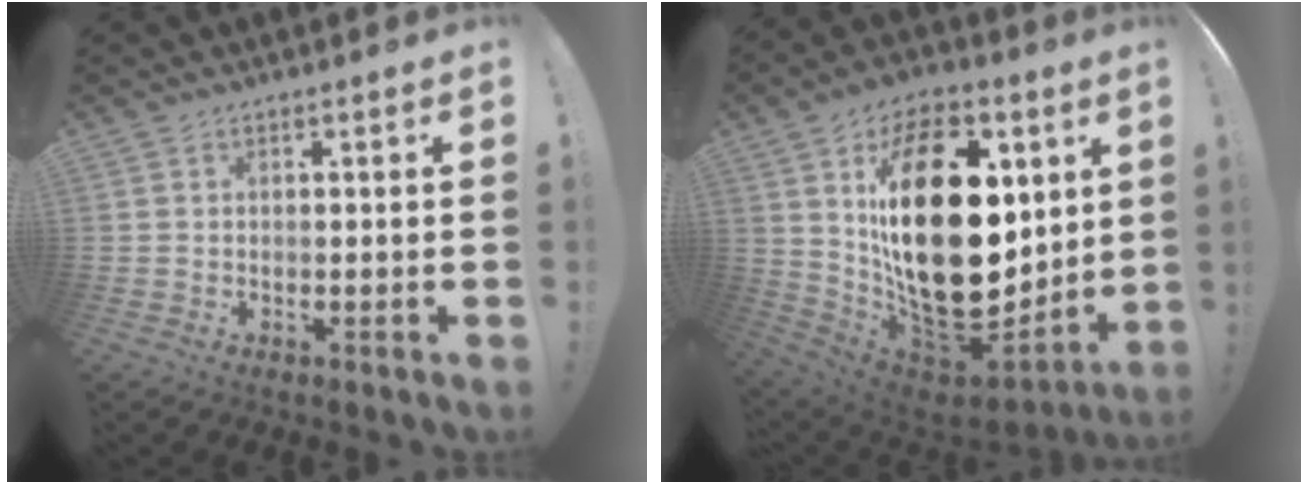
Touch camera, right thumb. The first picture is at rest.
{"total": 35.1, "force": [5.5, 20.1, 28.3], "torque": [-0.504, -0.032, 0.134]}